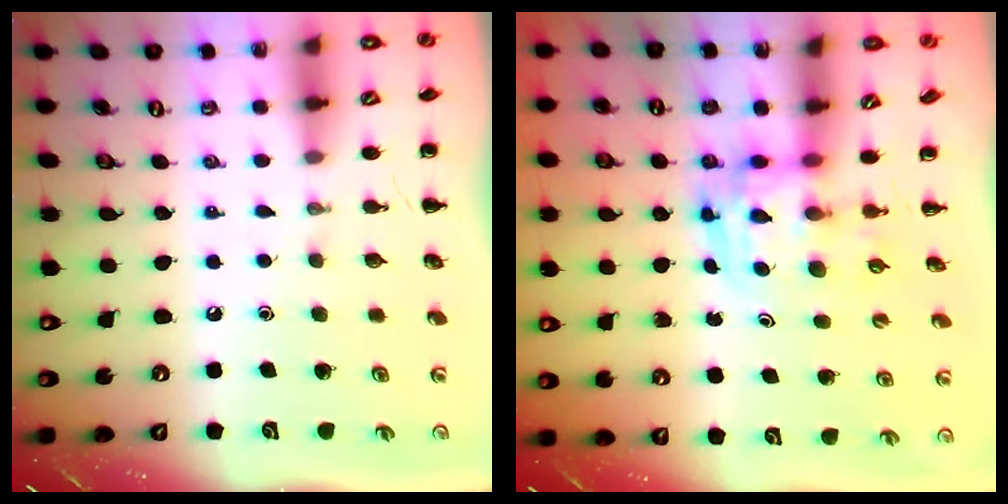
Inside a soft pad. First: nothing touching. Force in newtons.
{"total": 3.7, "press": 3.6, "slide": 0.6}